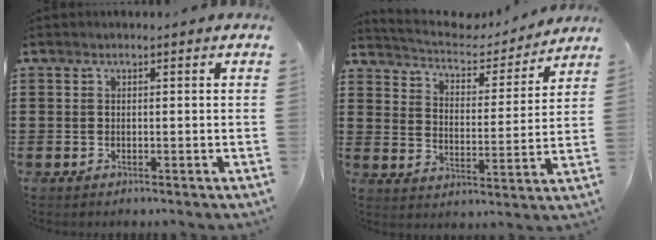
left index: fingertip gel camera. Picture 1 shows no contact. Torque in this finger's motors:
{"motor_torque": [0.00, -2.14, 0.03, 0.05]}